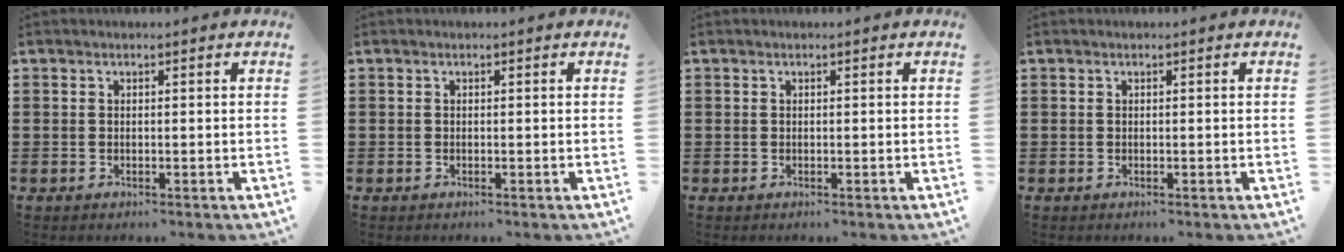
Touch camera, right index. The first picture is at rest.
{"total": 0.0}
{"total": 0.0}
{"total": 0.0}